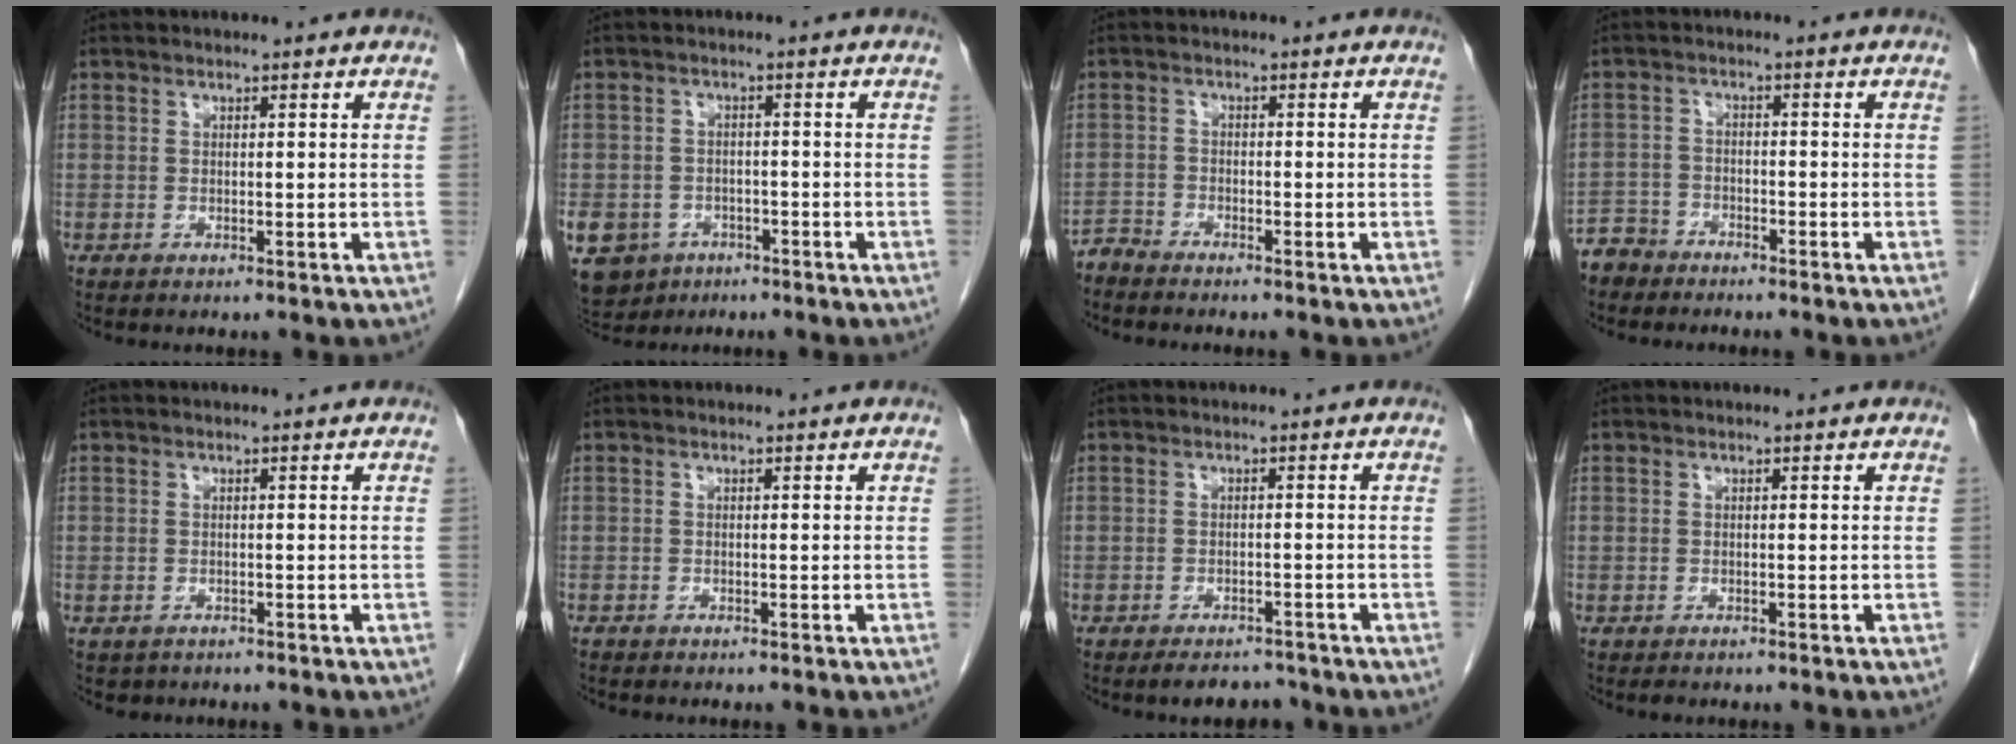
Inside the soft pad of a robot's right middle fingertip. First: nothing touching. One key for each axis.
{"total": 9.9, "fx": -5.5, "fy": 7.6, "fz": 3.0, "tx": -0.077, "ty": -0.001, "tz": -0.078}
{"total": 2.0, "fx": -2.0, "fy": -0.2, "fz": -0.3, "tx": 0.014, "ty": -0.008, "tz": -0.039}
{"total": 4.2, "fx": -3.8, "fy": 1.9, "fz": -0.4, "tx": 0.009, "ty": -0.003, "tz": -0.075}
{"total": 1.1, "fx": -0.7, "fy": 0.9, "fz": 0.1, "tx": -0.008, "ty": 0.002, "tz": -0.004}
{"total": 0.0}
{"total": 3.5, "fx": -3.1, "fy": 1.2, "fz": 0.9, "tx": -0.010, "ty": -0.003, "tz": -0.043}
{"total": 0.6, "fx": -0.4, "fy": 0.3, "fz": 0.3, "tx": -0.006, "ty": -0.001, "tz": -0.006}